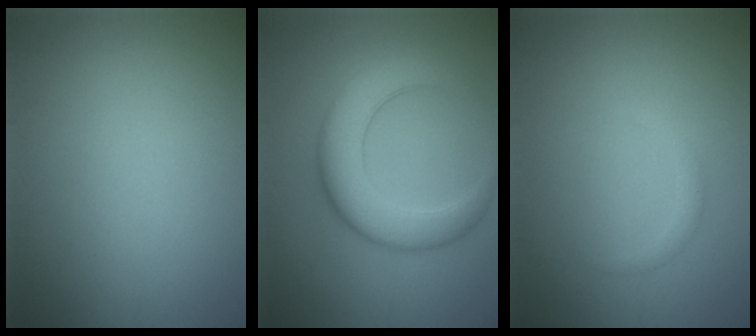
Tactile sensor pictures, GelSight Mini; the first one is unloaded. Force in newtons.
{"total": 6.2, "press": 6.2, "slide": 0.2}
{"total": 1.0, "press": 1.0, "slide": 0.0}